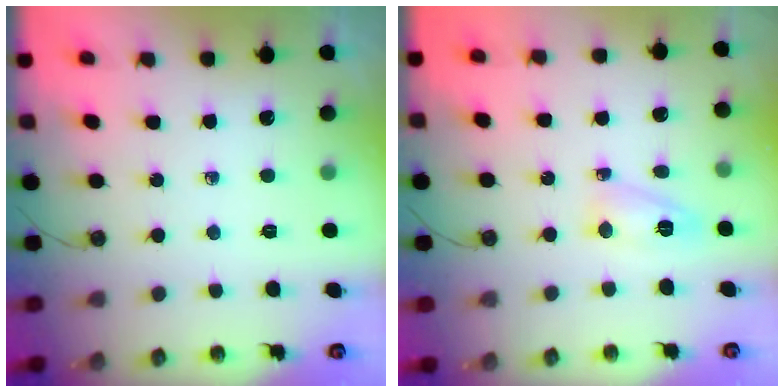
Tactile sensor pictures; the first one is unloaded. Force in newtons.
{"total": 6.8, "press": 6.8, "slide": 0.4}